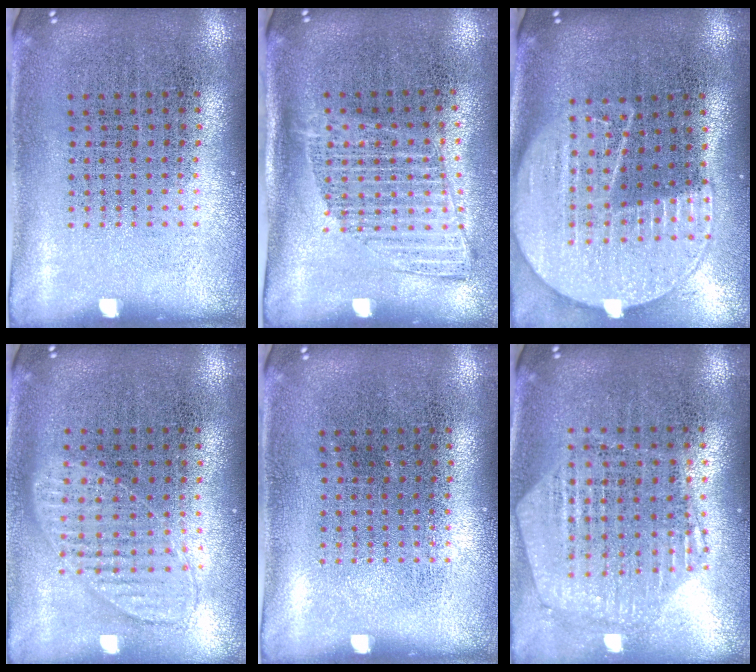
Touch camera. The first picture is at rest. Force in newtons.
{"total": 1.3, "press": 1.1, "slide": 0.7}
{"total": 2.0, "press": 1.8, "slide": 1.0}
{"total": 1.0, "press": 0.9, "slide": 0.2}
{"total": 0.0}
{"total": 1.1, "press": 1.1, "slide": 0.2}